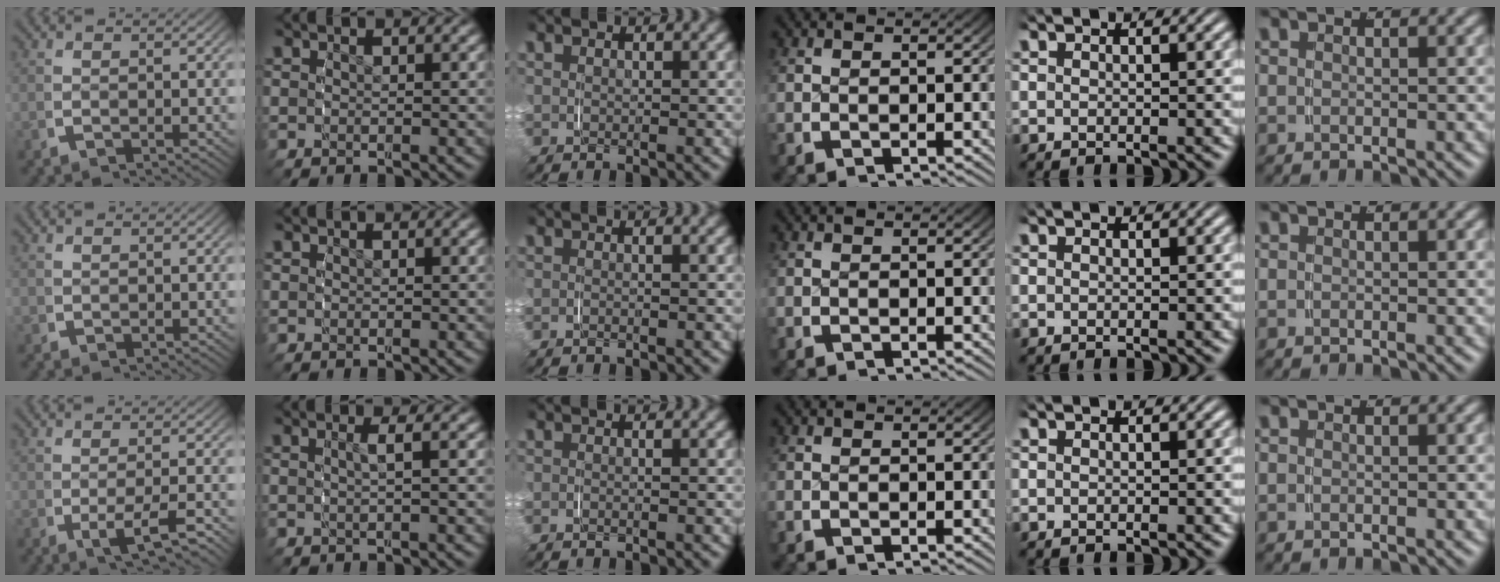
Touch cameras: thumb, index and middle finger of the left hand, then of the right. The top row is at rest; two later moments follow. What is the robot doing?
{"motion": "grasp_and_lifting", "object": "map"}